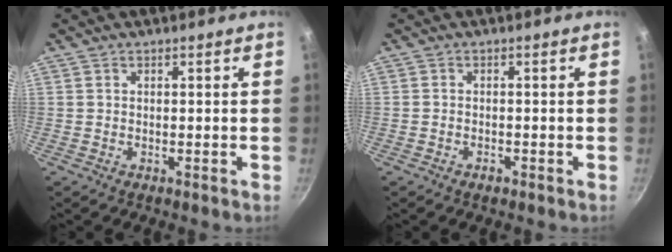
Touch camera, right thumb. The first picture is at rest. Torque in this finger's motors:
{"motor_torque": [-0.04, 0.21, -0.24, 0.10, 0.00]}